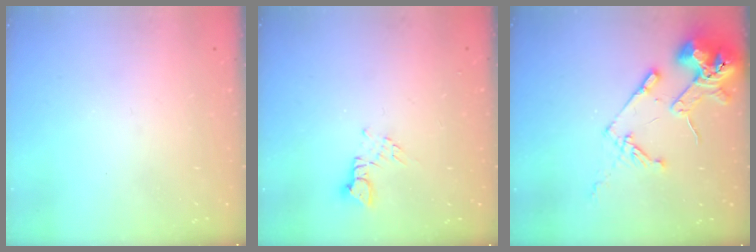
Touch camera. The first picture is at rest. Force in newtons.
{"total": 2.5, "press": 2.5, "slide": 0.3}
{"total": 14.3, "press": 14.2, "slide": 2.0}